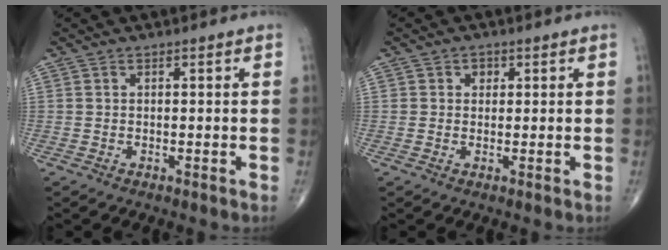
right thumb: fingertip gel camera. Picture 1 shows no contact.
{"total": 1.8, "force": [0.6, 1.6, 0.7], "torque": [0.002, 0.000, 0.005]}